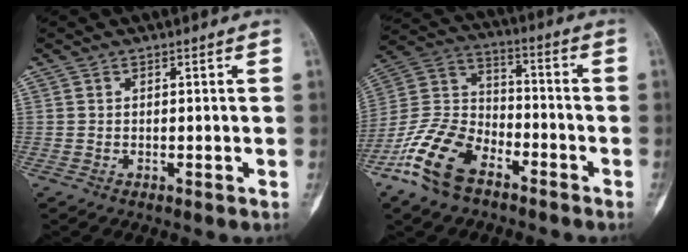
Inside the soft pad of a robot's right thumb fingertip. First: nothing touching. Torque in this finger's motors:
{"motor_torque": [0.19, 0.29, 1.33, -1.43, 0.11]}